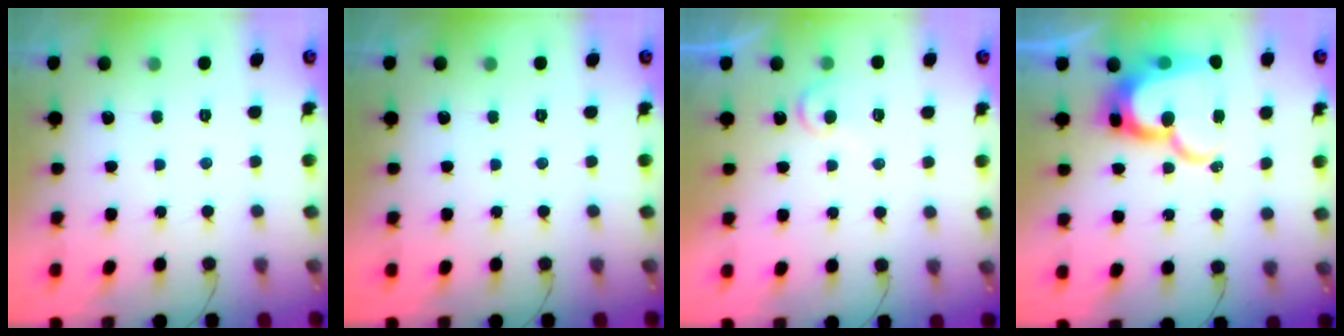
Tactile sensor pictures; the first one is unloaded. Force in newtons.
{"total": 0.0}
{"total": 5.3, "press": 5.3, "slide": 0.4}
{"total": 17.0, "press": 17.0, "slide": 1.5}